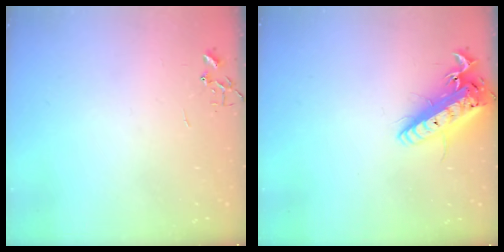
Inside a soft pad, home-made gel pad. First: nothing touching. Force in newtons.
{"total": 19.0, "press": 18.6, "slide": 3.8}